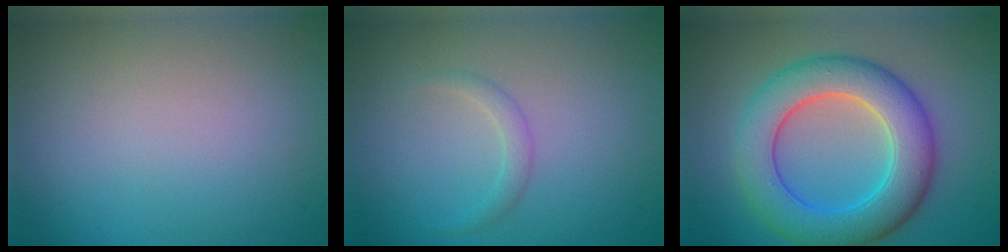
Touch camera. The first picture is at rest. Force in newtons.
{"total": 1.2, "press": 1.2, "slide": 0.1}
{"total": 8.2, "press": 8.2, "slide": 0.2}